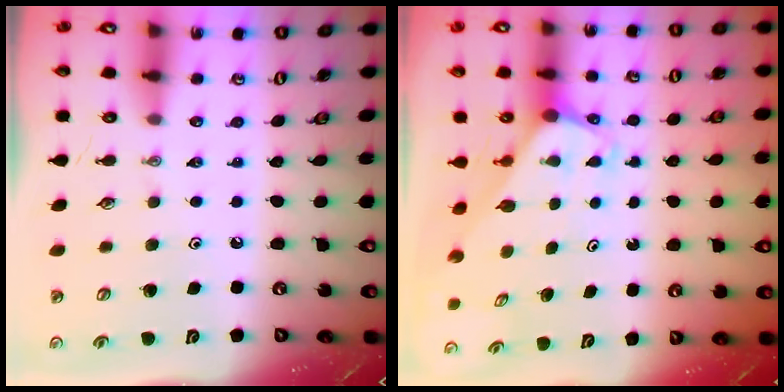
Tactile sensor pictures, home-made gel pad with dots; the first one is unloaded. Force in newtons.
{"total": 2.0, "press": 2.0, "slide": 0.1}